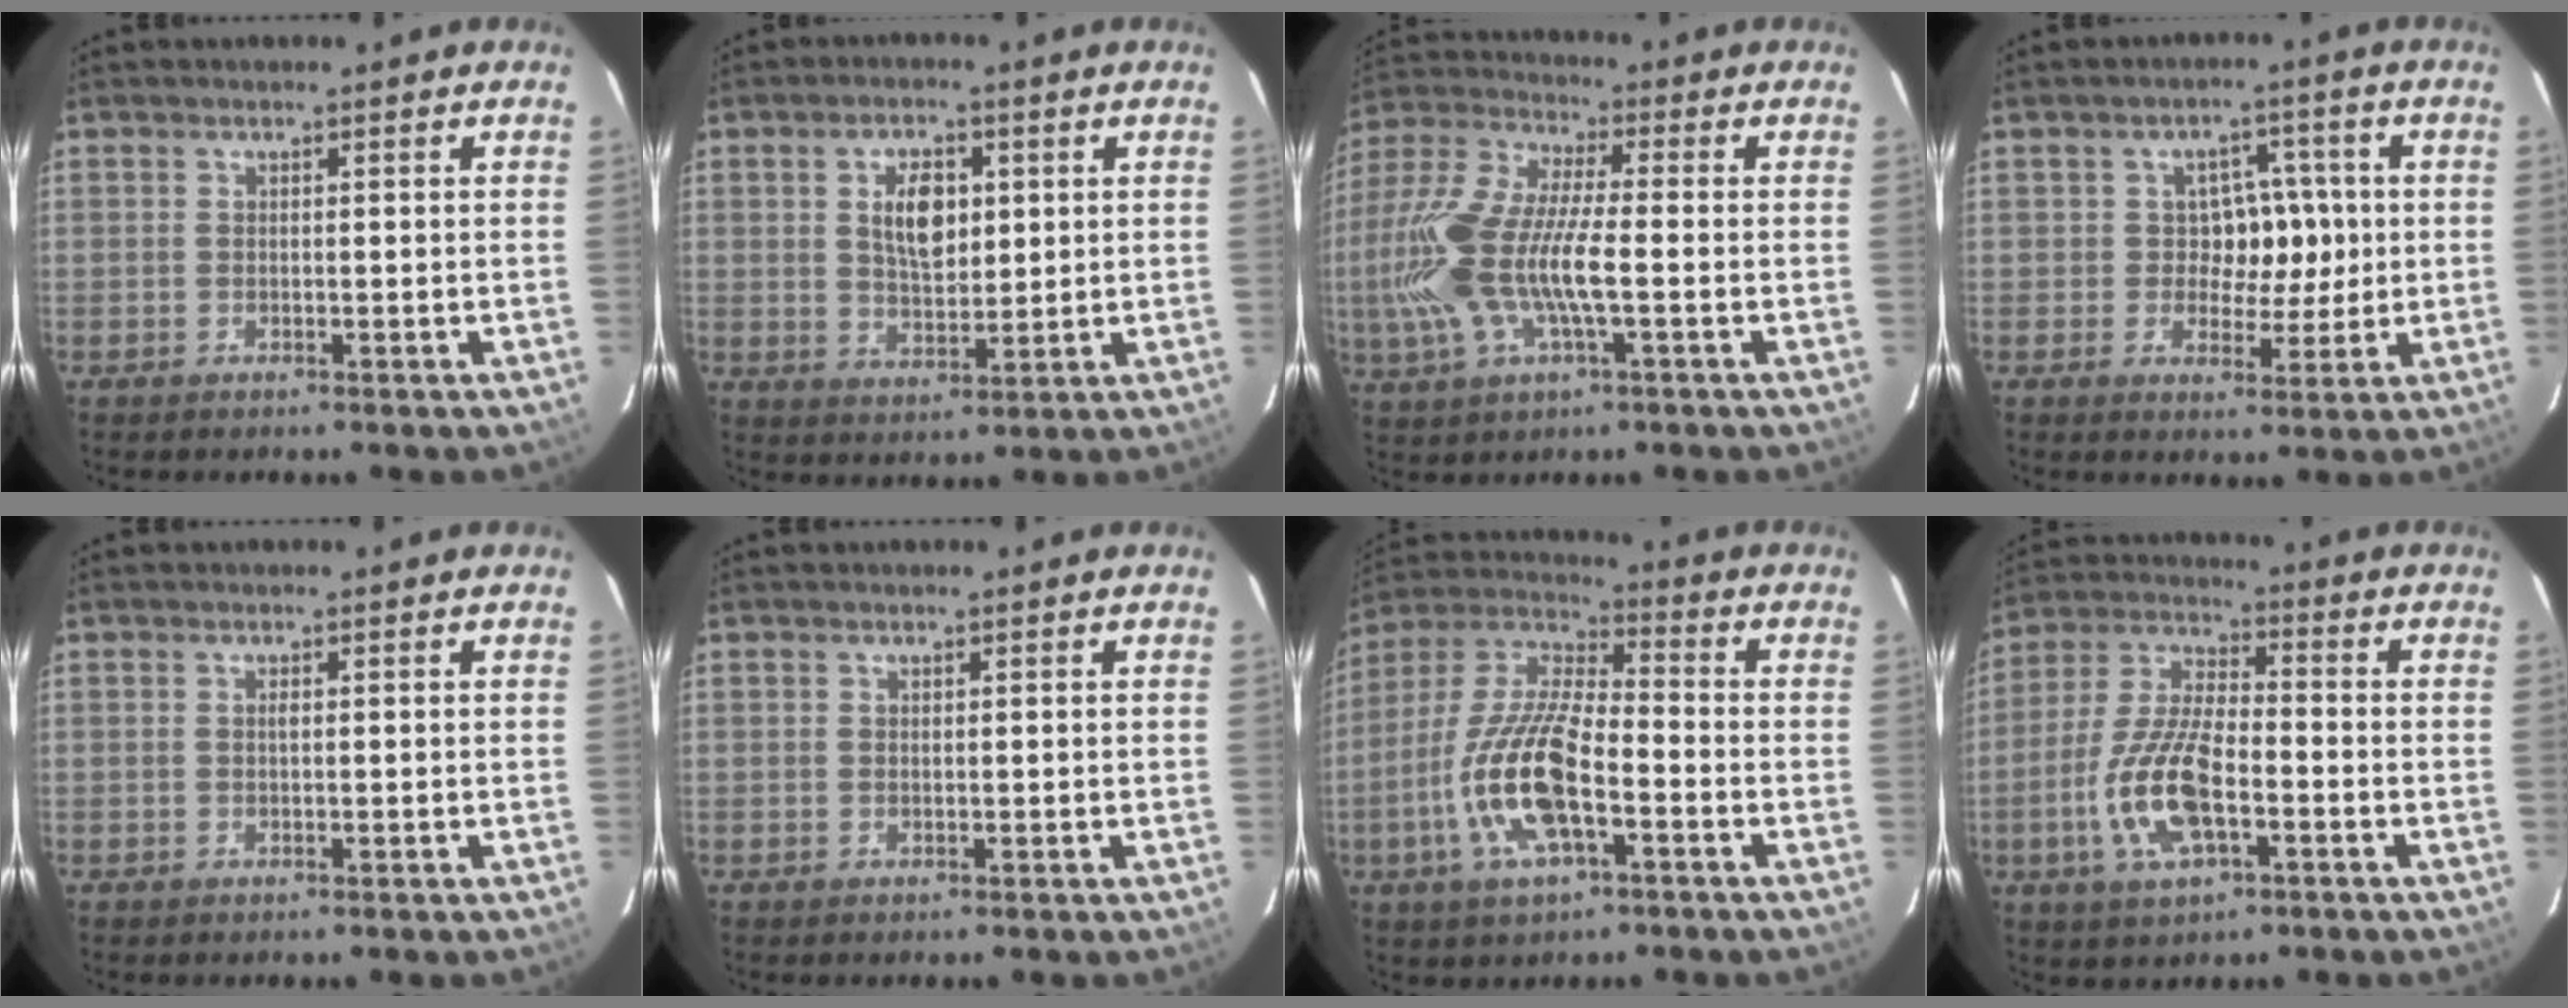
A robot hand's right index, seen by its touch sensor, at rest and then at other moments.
{"total": 7.5, "force": [1.9, 3.9, 6.1], "torque": [-0.108, 0.006, 0.039]}
{"total": 18.2, "force": [-2.9, 6.1, 16.9], "torque": [-0.355, -0.004, -0.061]}
{"total": 6.1, "force": [0.1, 5.3, 3.1], "torque": [-0.047, 0.008, 0.001]}
{"total": 0.5, "force": [0.1, 0.2, 0.5], "torque": [-0.008, 0.002, 0.001]}
{"total": 0.0}
{"total": 16.2, "force": [-5.5, 5.6, 14.2], "torque": [-0.297, -0.006, -0.110]}
{"total": 13.8, "force": [-4.5, 5.4, 11.9], "torque": [-0.256, -0.003, -0.084]}